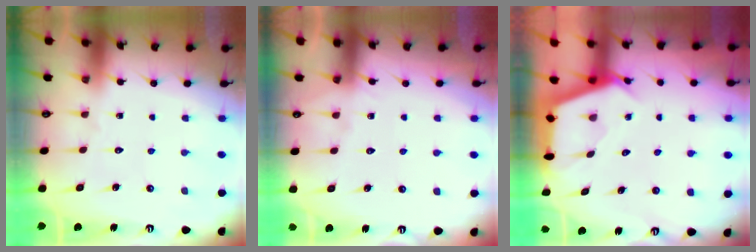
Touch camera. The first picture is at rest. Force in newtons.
{"total": 3.5, "press": 3.5, "slide": 0.6}
{"total": 2.8, "press": 2.8, "slide": 0.3}